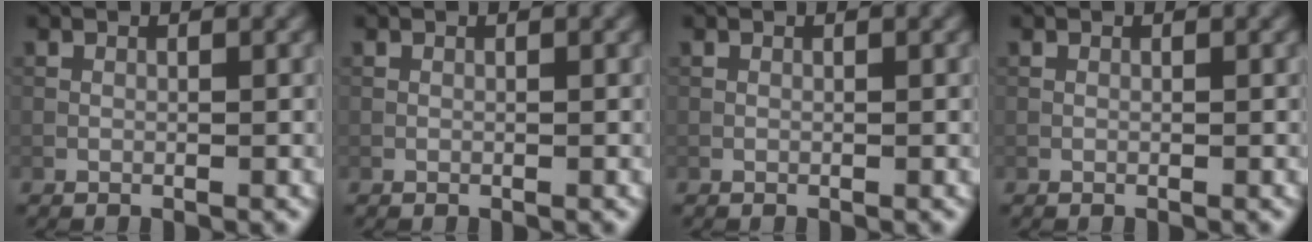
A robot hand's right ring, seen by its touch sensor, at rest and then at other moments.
{"total": 0.0}
{"total": 0.0}
{"total": 0.0}